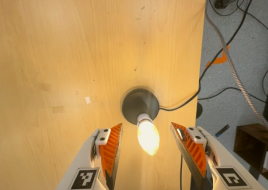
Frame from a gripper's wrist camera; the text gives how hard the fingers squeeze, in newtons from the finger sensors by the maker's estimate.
{"total": 0.0}